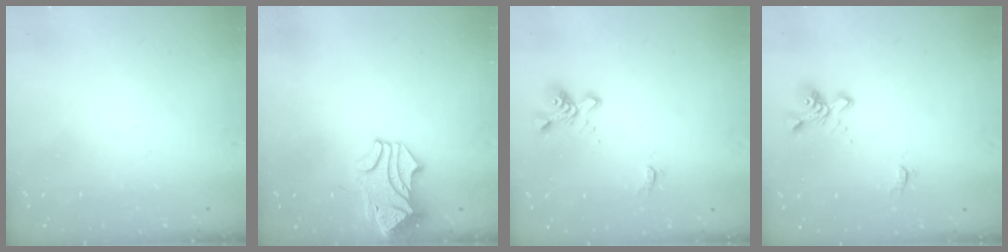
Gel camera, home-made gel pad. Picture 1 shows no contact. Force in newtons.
{"total": 1.3, "press": 0.2, "slide": 1.3}
{"total": 1.7, "press": 1.1, "slide": 1.3}
{"total": 1.7, "press": 1.1, "slide": 1.3}